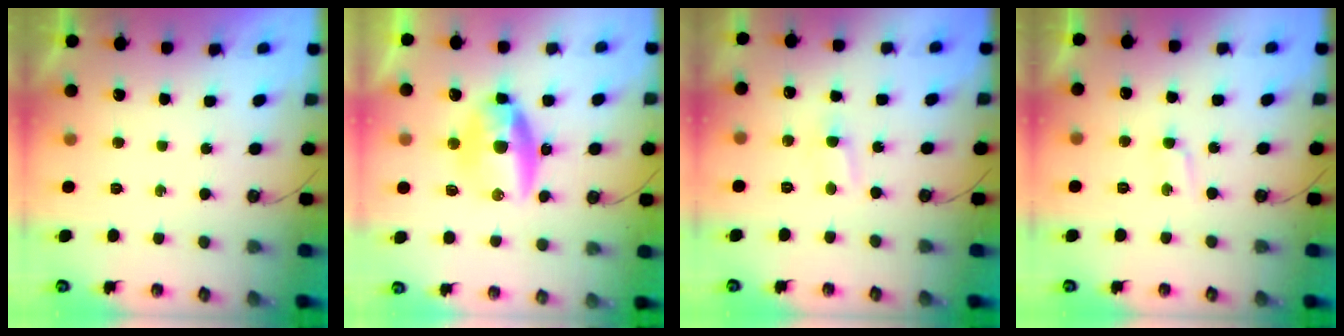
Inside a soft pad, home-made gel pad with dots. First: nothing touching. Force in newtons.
{"total": 16.2, "press": 13.5, "slide": 9.0}
{"total": 3.4, "press": 3.3, "slide": 0.4}
{"total": 4.8, "press": 3.0, "slide": 3.8}